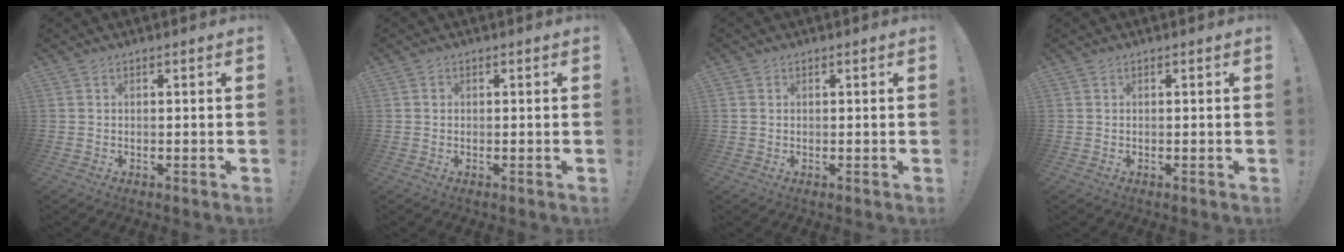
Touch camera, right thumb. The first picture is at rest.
{"total": 0.8, "force": [-0.1, 0.7, 0.3], "torque": [0.002, 0.001, -0.002]}
{"total": 0.9, "force": [0.2, 0.9, 0.0], "torque": [-0.003, 0.004, 0.005]}
{"total": 0.0}